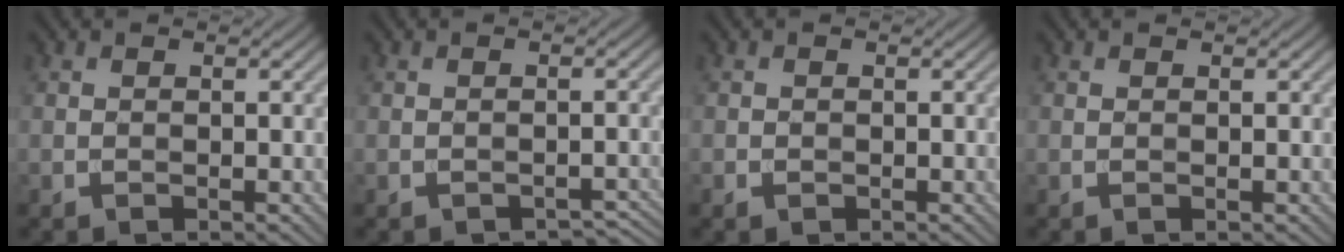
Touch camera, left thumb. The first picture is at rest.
{"total": 2.0, "force": [-1.6, 0.9, 0.9], "torque": [-0.020, 0.004, -0.015]}
{"total": 0.6, "force": [-0.2, 0.6, 0.3], "torque": [-0.005, -0.001, -0.006]}
{"total": 0.0}